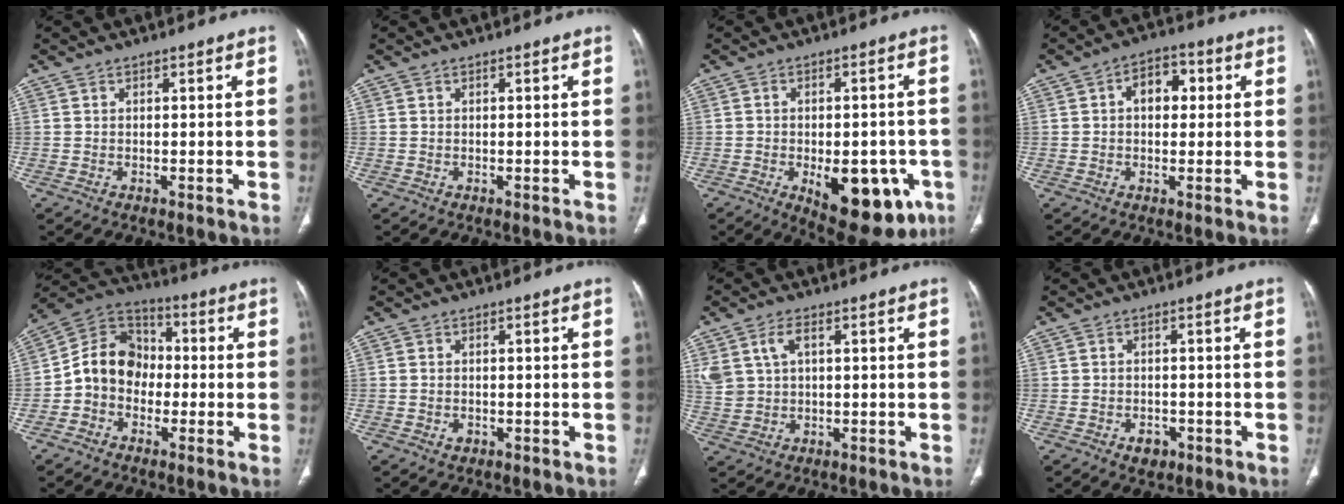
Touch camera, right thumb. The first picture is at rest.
{"total": 0.0}
{"total": 17.1, "force": [-6.4, 8.6, 13.3], "torque": [-0.129, 0.010, -0.066]}
{"total": 6.8, "force": [1.3, 4.5, 4.9], "torque": [-0.051, 0.016, 0.013]}
{"total": 11.4, "force": [-1.8, 9.5, 6.1], "torque": [-0.084, 0.040, -0.048]}
{"total": 1.5, "force": [-0.4, 1.2, 0.8], "torque": [-0.011, 0.004, -0.004]}
{"total": 7.7, "force": [2.6, 4.9, 5.4], "torque": [-0.125, 0.006, 0.061]}
{"total": 3.0, "force": [-1.4, 2.1, 1.5], "torque": [-0.011, 0.006, -0.016]}